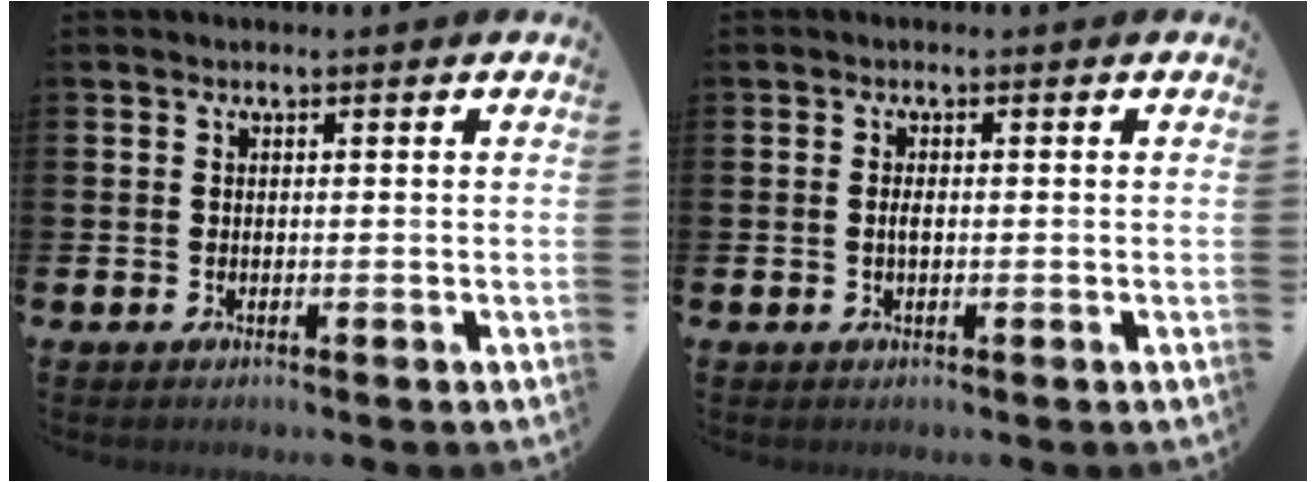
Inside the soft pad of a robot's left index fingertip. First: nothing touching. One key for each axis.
{"total": 1.1, "fx": -0.1, "fy": 0.4, "fz": 1.0, "tx": -0.015, "ty": -0.001, "tz": -0.004}